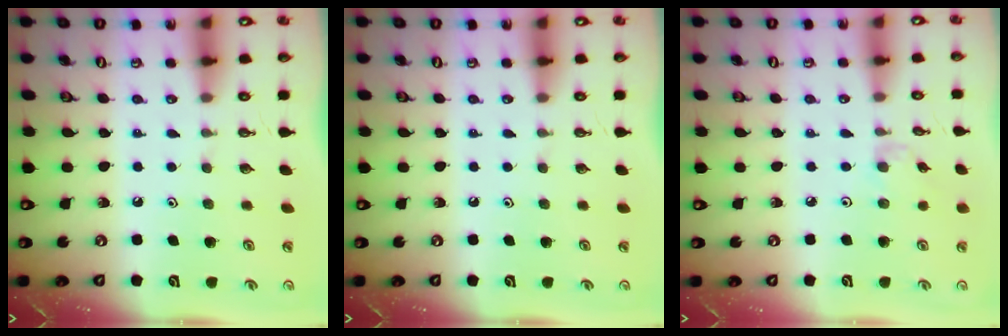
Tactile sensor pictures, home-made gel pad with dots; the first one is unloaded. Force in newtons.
{"total": 0.0}
{"total": 2.1, "press": 2.1, "slide": 0.4}